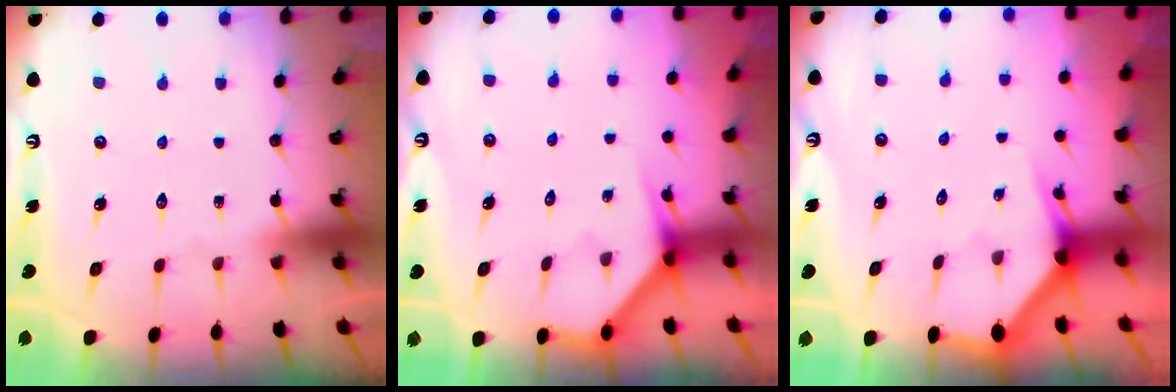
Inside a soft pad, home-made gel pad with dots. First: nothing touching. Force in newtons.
{"total": 3.8, "press": 3.8, "slide": 0.3}
{"total": 3.0, "press": 3.0, "slide": 0.1}